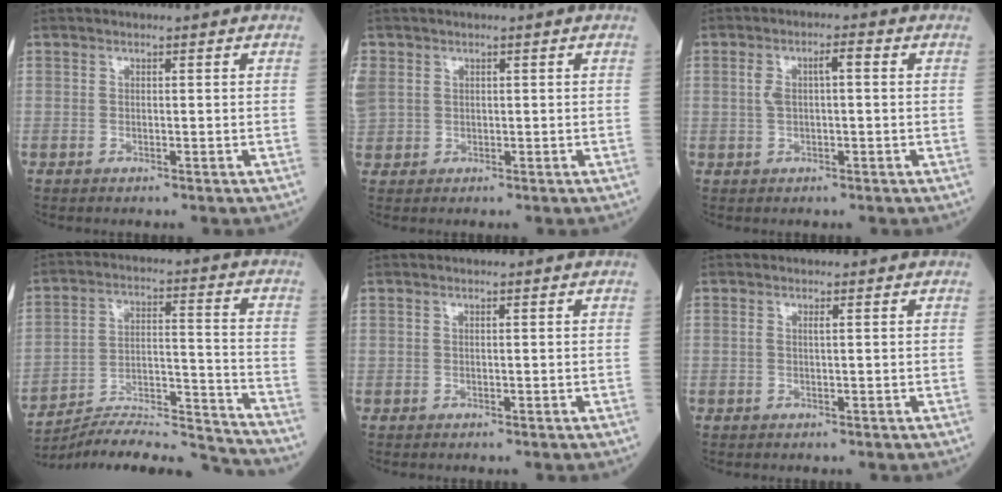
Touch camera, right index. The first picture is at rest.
{"total": 4.9, "force": [1.1, 4.3, 2.1], "torque": [-0.089, 0.022, 0.034]}
{"total": 3.9, "force": [0.6, 1.2, 3.6], "torque": [-0.076, 0.023, 0.013]}
{"total": 18.1, "force": [-17.7, -0.3, 3.8], "torque": [-0.076, 0.020, -0.278]}
{"total": 0.0}
{"total": 0.7, "force": [0.3, 0.0, 0.7], "torque": [-0.019, 0.004, 0.005]}